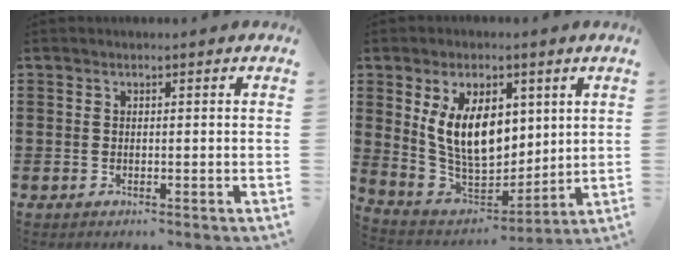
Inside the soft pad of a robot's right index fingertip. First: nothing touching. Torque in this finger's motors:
{"motor_torque": [1.81, 0.33, 1.05, 0.21]}